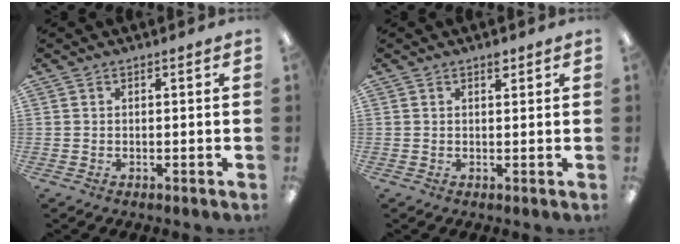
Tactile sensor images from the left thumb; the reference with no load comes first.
{"total": 1.9, "force": [1.3, 0.9, 0.9], "torque": [-0.005, -0.005, 0.020]}